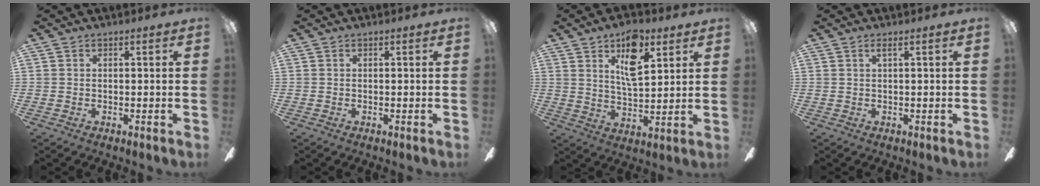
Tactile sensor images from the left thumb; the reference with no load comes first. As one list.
[{"total": 0.0}, {"total": 11.8, "force": [6.7, 5.1, 8.2], "torque": [-0.125, -0.023, 0.114]}, {"total": 1.3, "force": [0.7, -0.2, 1.1], "torque": [-0.024, -0.002, 0.013]}]